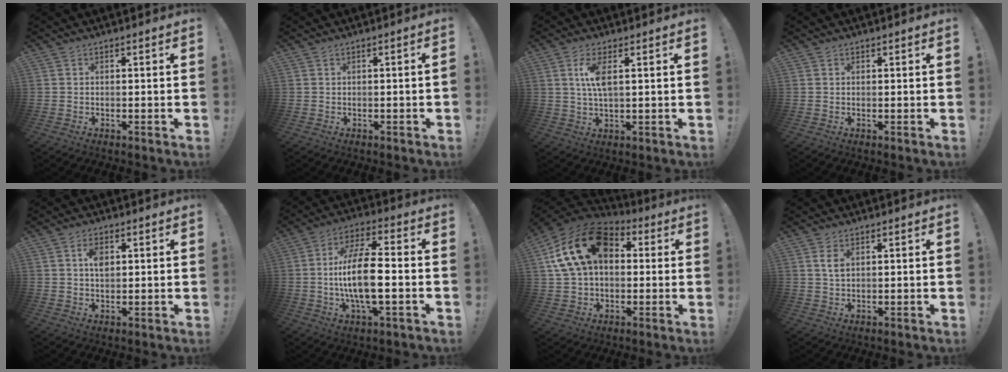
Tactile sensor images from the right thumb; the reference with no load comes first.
{"total": 0.9, "force": [-0.7, -0.3, 0.5], "torque": [-0.013, 0.002, -0.012]}
{"total": 6.5, "force": [1.8, 2.0, 5.9], "torque": [-0.107, -0.006, 0.026]}
{"total": 0.5, "force": [0.5, 0.1, -0.1], "torque": [0.011, -0.005, 0.009]}
{"total": 4.7, "force": [1.3, 2.7, 3.5], "torque": [-0.049, -0.002, 0.019]}
{"total": 14.9, "force": [-1.8, 5.1, 13.9], "torque": [-0.257, -0.003, -0.040]}
{"total": 20.7, "force": [5.9, 13.6, 14.4], "torque": [-0.257, -0.003, 0.108]}
{"total": 3.0, "force": [1.1, 1.5, 2.4], "torque": [-0.036, -0.002, 0.017]}